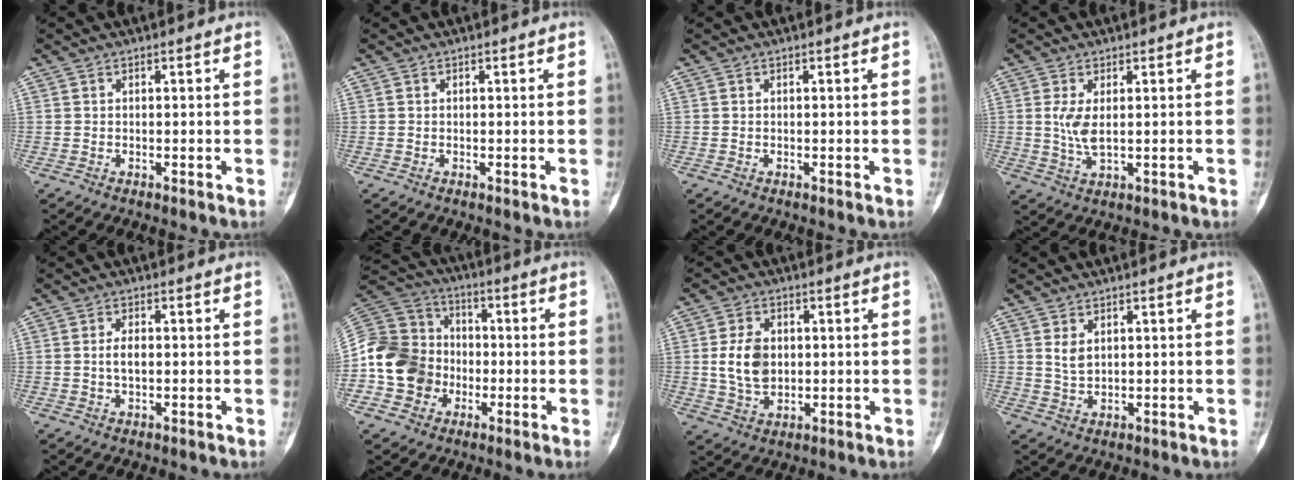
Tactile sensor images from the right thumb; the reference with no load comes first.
{"total": 0.0}
{"total": 0.0}
{"total": 4.3, "force": [0.5, 1.6, 3.9], "torque": [-0.091, -0.010, 0.017]}
{"total": 2.9, "force": [-0.1, 1.6, 2.5], "torque": [-0.042, 0.002, -0.003]}
{"total": 16.5, "force": [-3.8, 14.3, 7.3], "torque": [-0.132, 0.049, -0.071]}
{"total": 8.1, "force": [0.5, 5.7, 5.7], "torque": [-0.087, -0.002, 0.014]}
{"total": 2.6, "force": [1.0, 1.6, 1.8], "torque": [-0.024, -0.007, 0.023]}